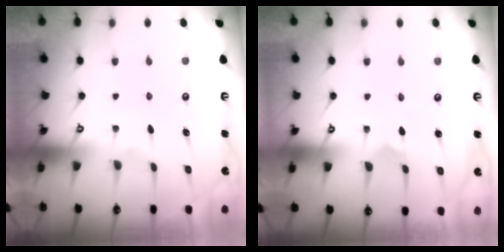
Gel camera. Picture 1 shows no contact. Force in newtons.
{"total": 2.3, "press": 2.3, "slide": 0.2}